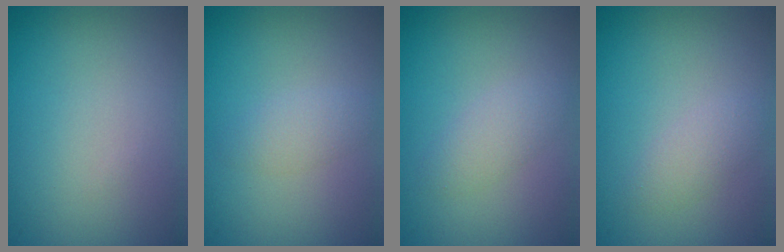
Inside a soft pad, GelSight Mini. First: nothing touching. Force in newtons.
{"total": 1.4, "press": 1.4, "slide": 0.0}
{"total": 1.7, "press": 1.7, "slide": 0.1}
{"total": 1.5, "press": 1.5, "slide": 0.1}